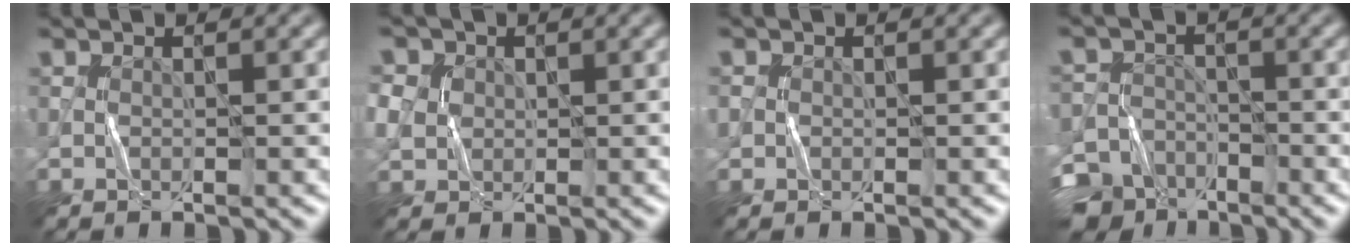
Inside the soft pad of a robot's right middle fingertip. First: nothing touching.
{"total": 4.0, "force": [0.7, 3.5, 1.8], "torque": [-0.059, 0.021, 0.009]}
{"total": 0.6, "force": [0.0, 0.6, -0.1], "torque": [0.005, 0.001, -0.007]}
{"total": 8.3, "force": [-6.6, 4.7, 1.7], "torque": [-0.032, -0.017, -0.113]}